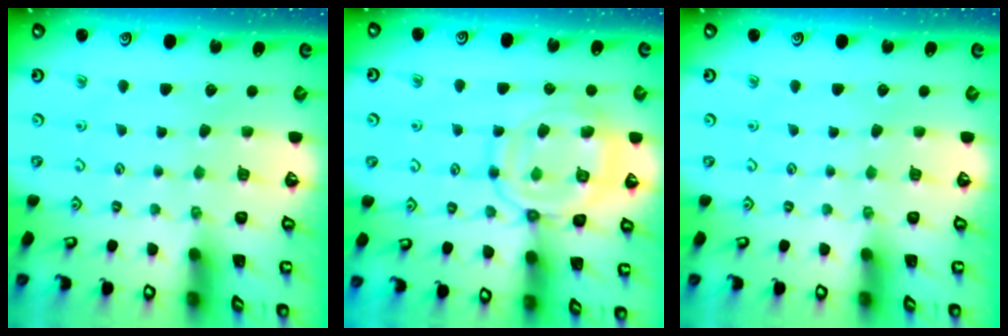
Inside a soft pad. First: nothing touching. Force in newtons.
{"total": 14.4, "press": 14.4, "slide": 1.4}
{"total": 0.0}